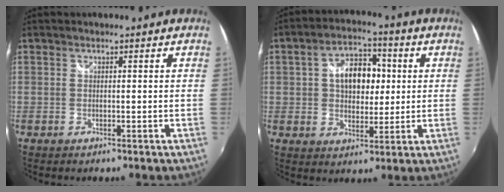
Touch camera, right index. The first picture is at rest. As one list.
[{"total": 10.5, "force": [1.6, 6.9, 7.8], "torque": [-0.135, 0.023, 0.029]}]